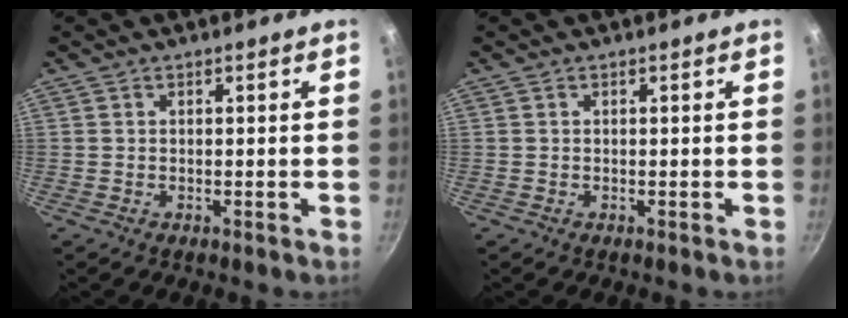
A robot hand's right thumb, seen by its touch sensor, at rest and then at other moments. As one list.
[{"total": 0.0}]